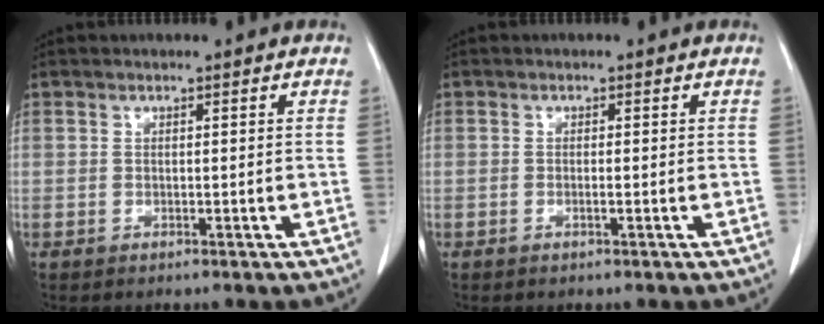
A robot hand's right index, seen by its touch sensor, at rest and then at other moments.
{"total": 0.5, "force": [-0.2, -0.1, 0.5], "torque": [-0.011, 0.000, 0.000]}